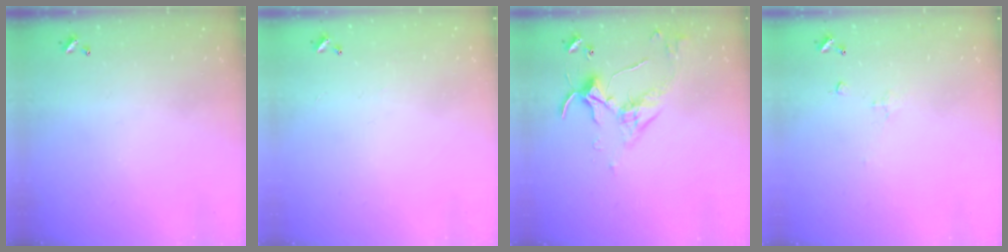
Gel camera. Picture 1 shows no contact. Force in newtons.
{"total": 0.6, "press": 0.2, "slide": 0.6}
{"total": 3.8, "press": 3.8, "slide": 0.3}
{"total": 1.1, "press": 0.9, "slide": 0.5}